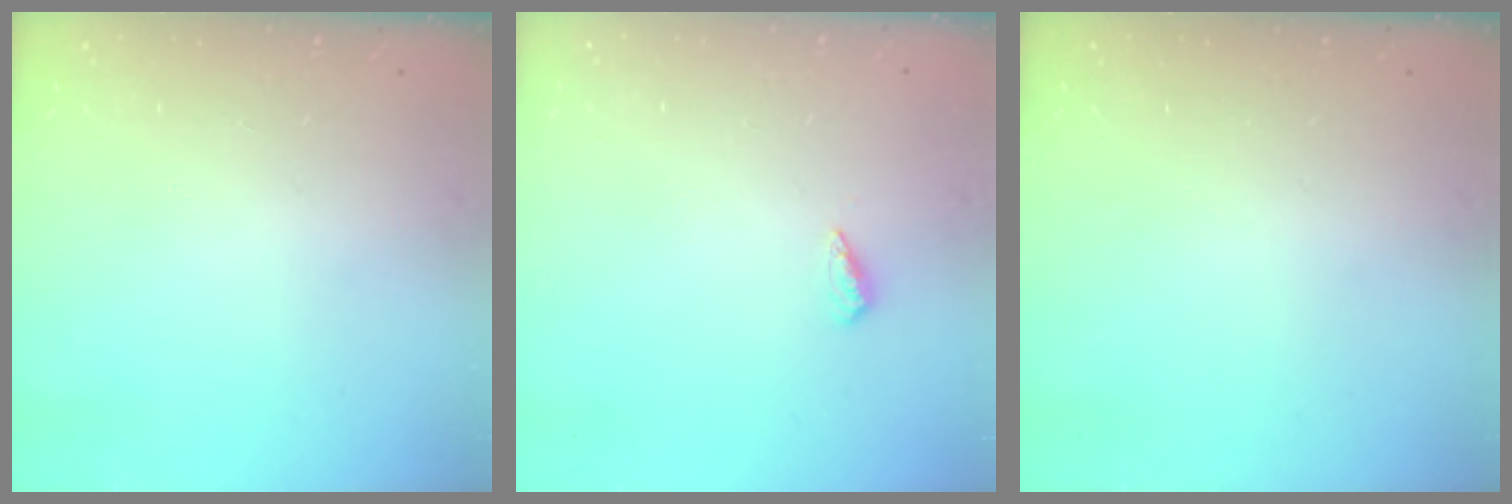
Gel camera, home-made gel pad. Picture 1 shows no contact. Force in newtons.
{"total": 3.6, "press": 3.4, "slide": 1.2}
{"total": 0.0}